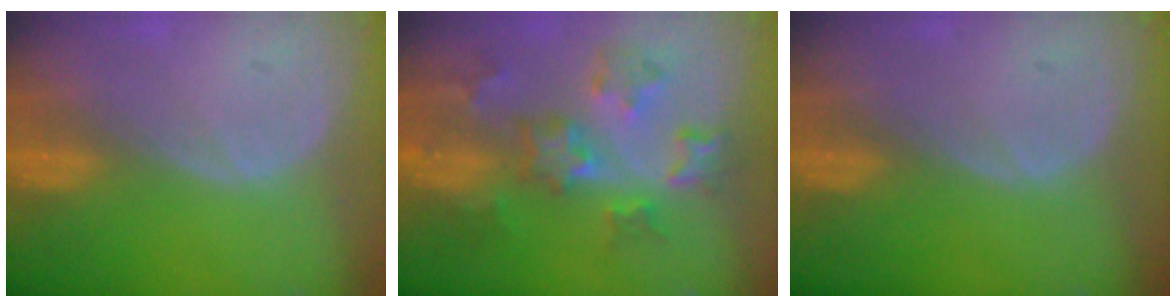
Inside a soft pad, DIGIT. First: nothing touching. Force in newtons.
{"total": 8.4, "press": 7.7, "slide": 3.3}
{"total": 0.0}